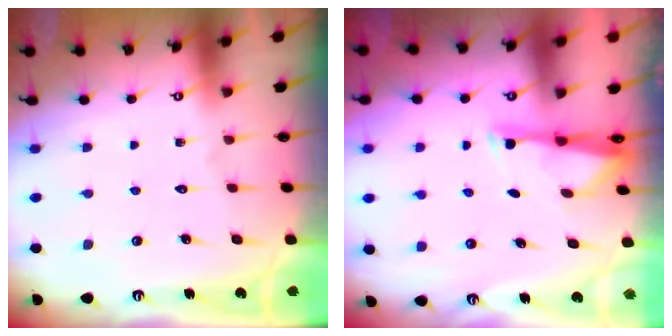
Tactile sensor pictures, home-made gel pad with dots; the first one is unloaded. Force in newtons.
{"total": 2.9, "press": 2.9, "slide": 0.6}